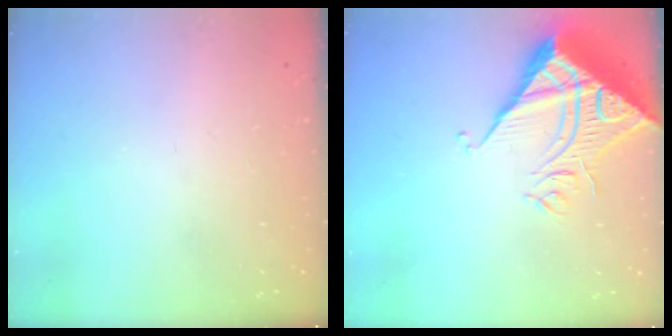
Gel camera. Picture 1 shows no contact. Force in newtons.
{"total": 12.1, "press": 12.0, "slide": 1.2}